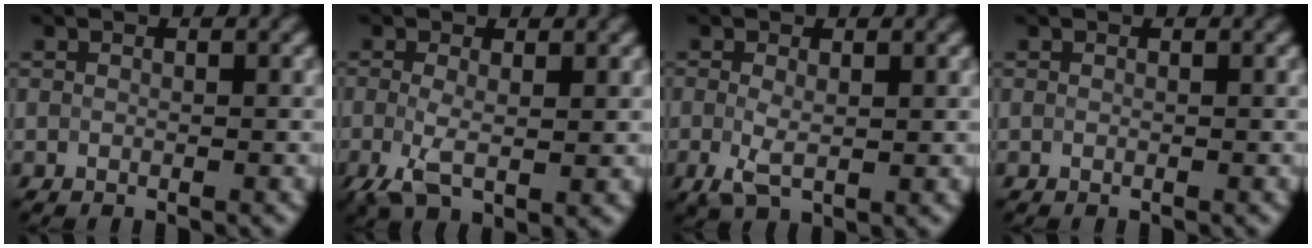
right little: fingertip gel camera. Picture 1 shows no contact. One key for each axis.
{"total": 2.9, "fx": -0.8, "fy": 0.9, "fz": 2.6, "tx": -0.067, "ty": -0.005, "tz": -0.014}
{"total": 1.8, "fx": -0.5, "fy": 0.7, "fz": 1.6, "tx": -0.052, "ty": -0.003, "tz": -0.008}
{"total": 0.0}